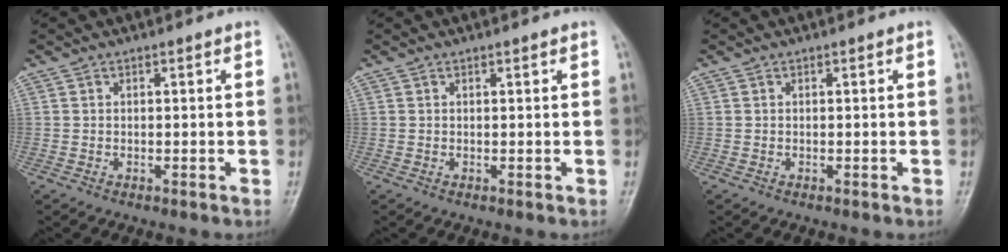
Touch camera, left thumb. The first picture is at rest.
{"total": 0.6, "force": [0.5, 0.0, 0.4], "torque": [-0.010, -0.003, 0.009]}
{"total": 0.0}